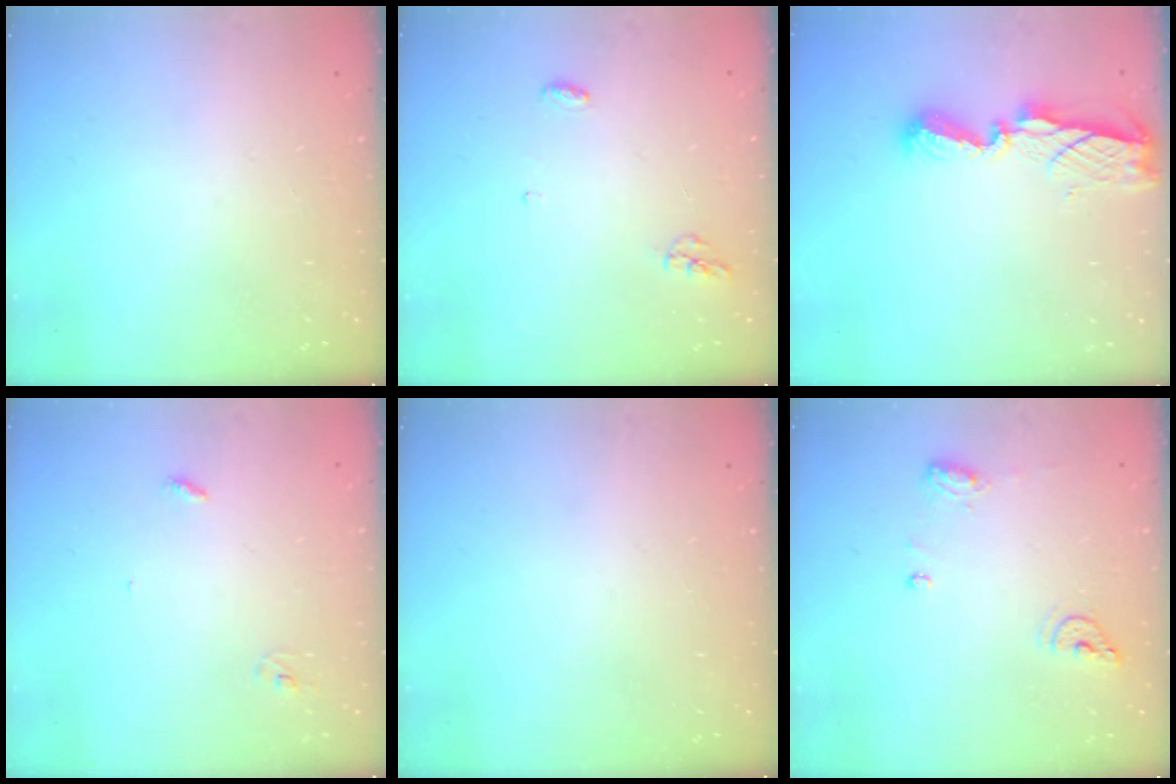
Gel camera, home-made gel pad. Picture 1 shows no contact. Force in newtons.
{"total": 4.2, "press": 4.1, "slide": 0.9}
{"total": 8.5, "press": 8.5, "slide": 0.3}
{"total": 2.8, "press": 2.8, "slide": 0.2}
{"total": 0.0}
{"total": 7.9, "press": 7.8, "slide": 1.1}